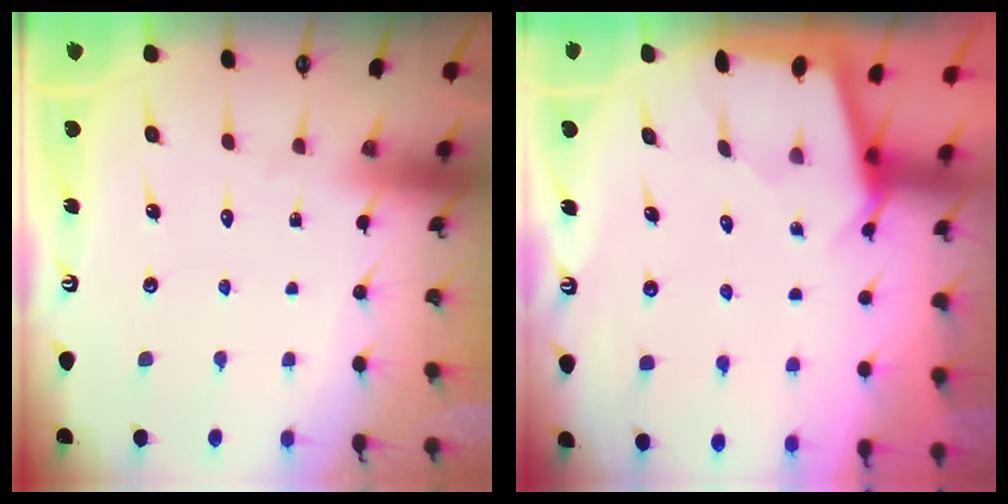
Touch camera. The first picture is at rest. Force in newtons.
{"total": 2.2, "press": 2.2, "slide": 0.3}